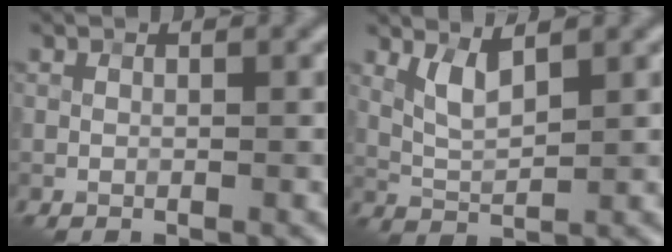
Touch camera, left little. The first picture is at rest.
{"total": 2.6, "force": [1.5, 0.7, 2.0], "torque": [-0.049, -0.006, 0.034]}